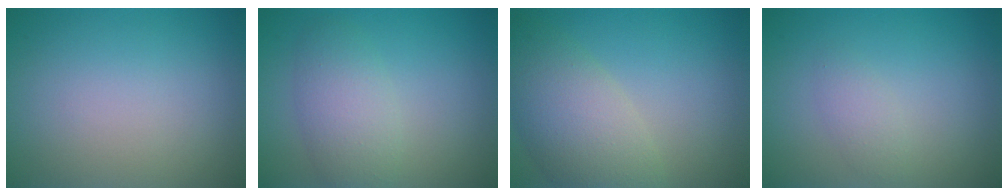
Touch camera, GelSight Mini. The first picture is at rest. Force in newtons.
{"total": 3.7, "press": 3.7, "slide": 0.2}
{"total": 6.5, "press": 6.4, "slide": 0.4}
{"total": 1.4, "press": 1.4, "slide": 0.1}